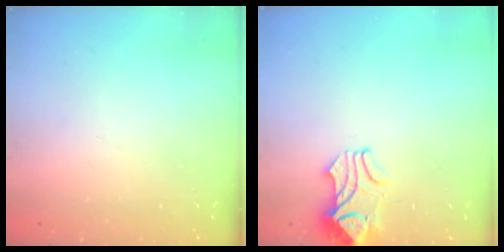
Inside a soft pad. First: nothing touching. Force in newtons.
{"total": 2.1, "press": 2.0, "slide": 0.7}